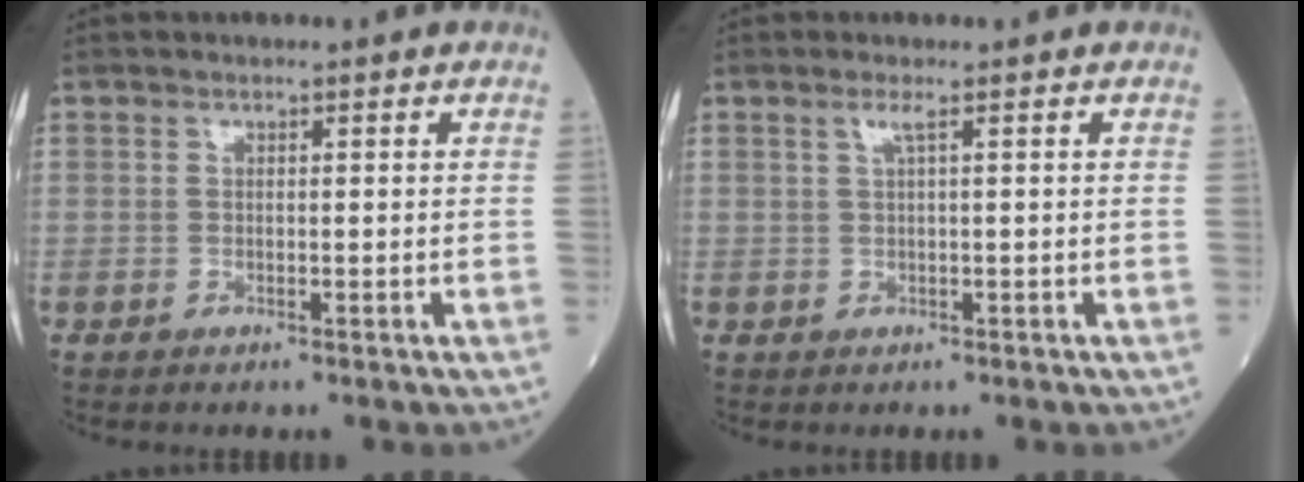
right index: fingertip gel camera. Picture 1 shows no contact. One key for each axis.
{"total": 1.2, "fx": 0.5, "fy": -0.4, "fz": 1.0, "tx": -0.030, "ty": 0.002, "tz": 0.011}